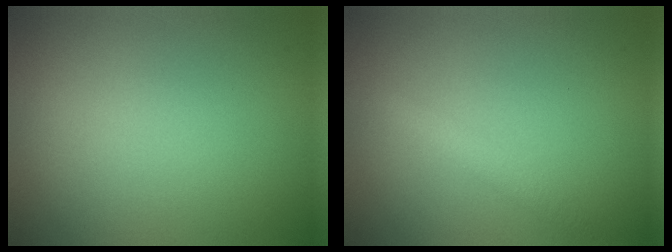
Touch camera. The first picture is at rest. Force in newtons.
{"total": 1.0, "press": 1.0, "slide": 0.1}